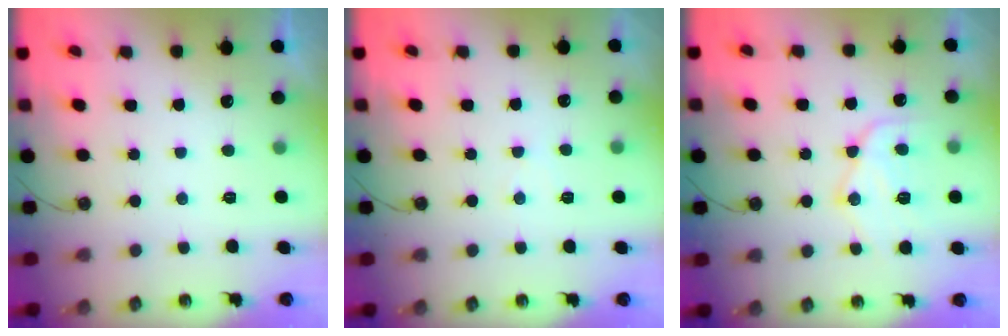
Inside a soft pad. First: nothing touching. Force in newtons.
{"total": 4.0, "press": 3.9, "slide": 0.6}
{"total": 15.4, "press": 15.4, "slide": 1.1}